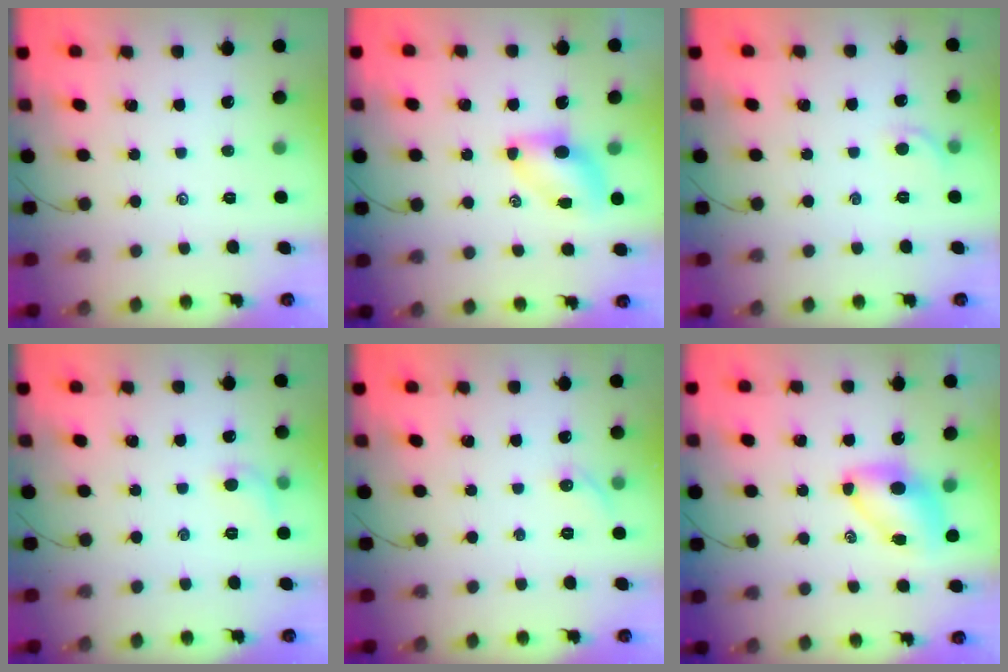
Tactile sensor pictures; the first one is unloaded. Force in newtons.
{"total": 6.6, "press": 6.6, "slide": 0.8}
{"total": 4.2, "press": 4.1, "slide": 1.1}
{"total": 6.0, "press": 5.8, "slide": 1.6}
{"total": 5.2, "press": 5.0, "slide": 1.4}
{"total": 7.2, "press": 7.1, "slide": 0.9}